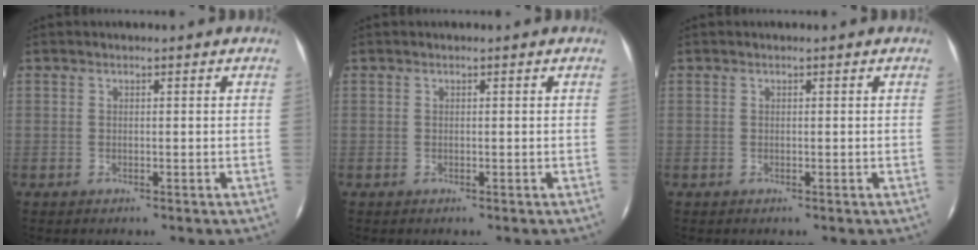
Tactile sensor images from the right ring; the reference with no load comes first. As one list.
[{"total": 0.0}, {"total": 0.0}]